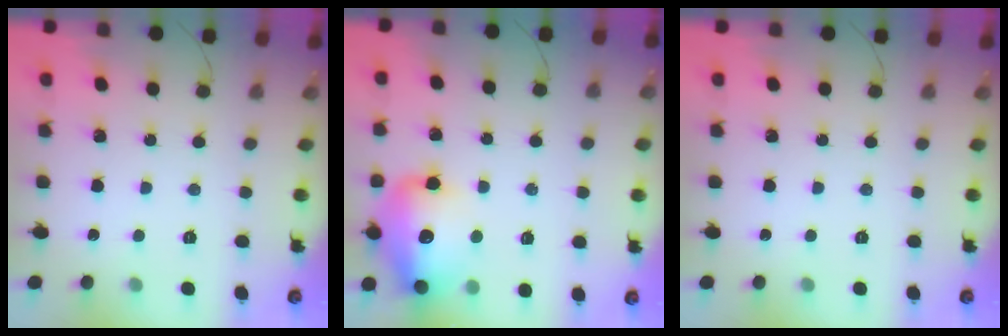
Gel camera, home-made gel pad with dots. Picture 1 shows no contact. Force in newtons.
{"total": 17.0, "press": 16.7, "slide": 3.4}
{"total": 0.0}